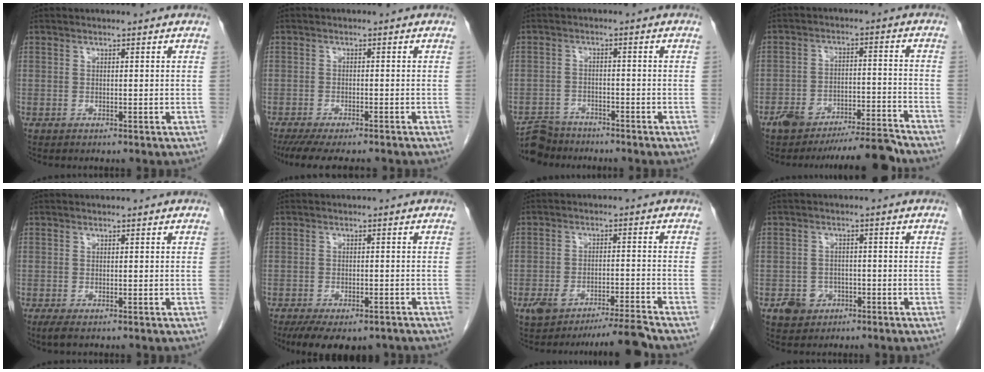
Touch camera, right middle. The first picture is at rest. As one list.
[{"total": 10.4, "force": [-9.0, 1.7, 5.0], "torque": [-0.072, -0.019, -0.125]}, {"total": 5.3, "force": [-5.0, 1.8, -0.1], "torque": [0.005, -0.007, -0.090]}, {"total": 9.3, "force": [-8.6, 0.5, 3.4], "torque": [-0.041, 0.016, -0.140]}, {"total": 1.8, "force": [-1.1, 0.5, 1.2], "torque": [-0.023, -0.005, -0.016]}, {"total": 10.8, "force": [-7.9, 4.6, 5.7], "torque": [-0.094, -0.011, -0.109]}, {"total": 6.2, "force": [-5.3, -0.5, 3.2], "torque": [-0.059, -0.004, -0.088]}, {"total": 3.8, "force": [-1.9, 3.1, 0.9], "torque": [-0.007, 0.010, -0.024]}]